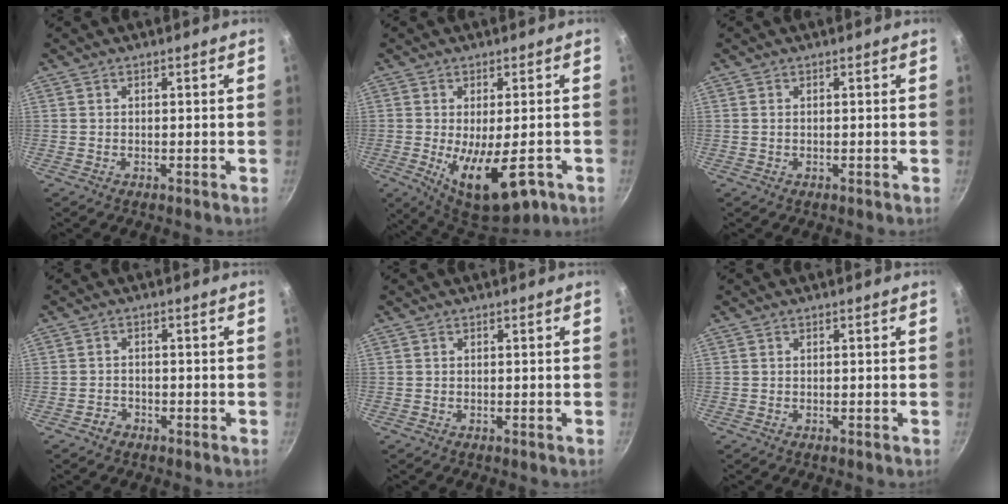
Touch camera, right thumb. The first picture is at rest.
{"total": 14.2, "force": [-4.9, 5.6, 12.1], "torque": [-0.164, -0.011, -0.060]}
{"total": 0.5, "force": [0.1, 0.3, 0.4], "torque": [-0.007, 0.001, 0.002]}
{"total": 1.9, "force": [-1.3, 1.3, 0.4], "torque": [0.000, 0.017, -0.021]}
{"total": 0.0}
{"total": 0.0}